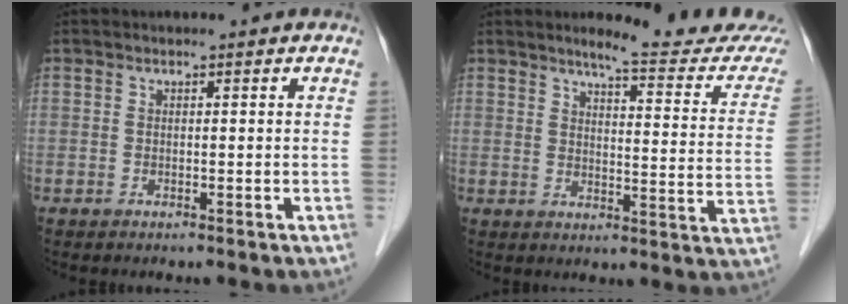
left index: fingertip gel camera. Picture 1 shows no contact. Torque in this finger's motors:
{"motor_torque": [-0.06, -0.11, 0.14, 0.05]}